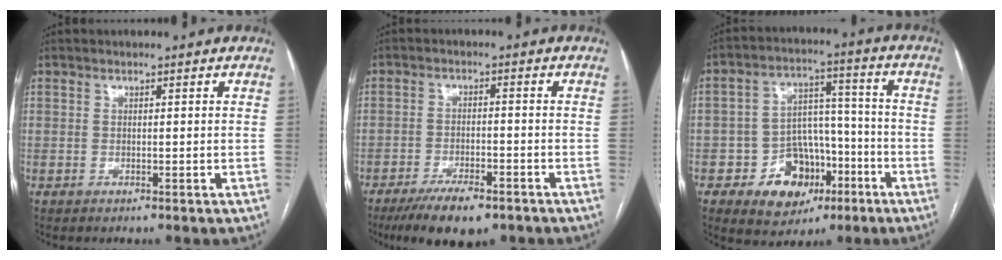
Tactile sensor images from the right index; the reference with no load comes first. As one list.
[{"total": 9.1, "force": [-6.6, 2.7, 5.8], "torque": [-0.094, -0.013, -0.104]}, {"total": 11.8, "force": [-5.4, 8.6, 5.9], "torque": [-0.078, 0.031, -0.074]}]